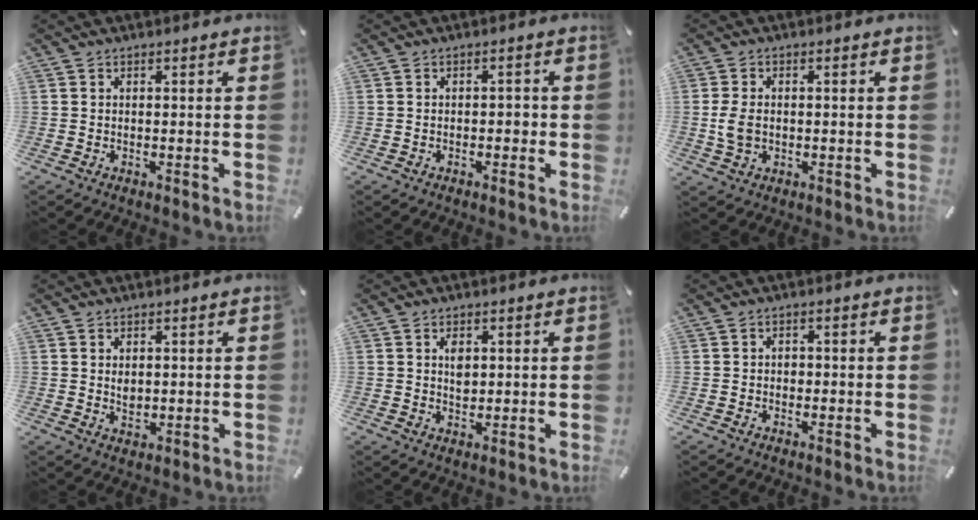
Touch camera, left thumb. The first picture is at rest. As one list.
[{"total": 1.7, "force": [-0.6, 1.0, 1.3], "torque": [-0.026, 0.005, -0.013]}, {"total": 5.0, "force": [-0.3, 3.5, 3.6], "torque": [-0.087, 0.002, -0.009]}, {"total": 2.5, "force": [0.7, 1.8, 1.6], "torque": [-0.026, -0.006, 0.006]}, {"total": 3.0, "force": [0.9, 2.1, 2.0], "torque": [-0.029, -0.002, 0.011]}, {"total": 1.0, "force": [-0.2, 0.9, 0.3], "torque": [-0.008, 0.005, -0.005]}]